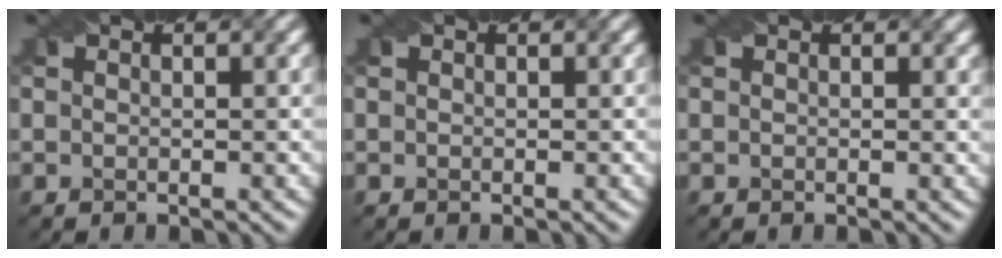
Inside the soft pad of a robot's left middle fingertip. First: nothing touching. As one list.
[{"total": 0.0}, {"total": 0.6, "force": [0.4, 0.4, 0.4], "torque": [-0.003, -0.002, 0.006]}]